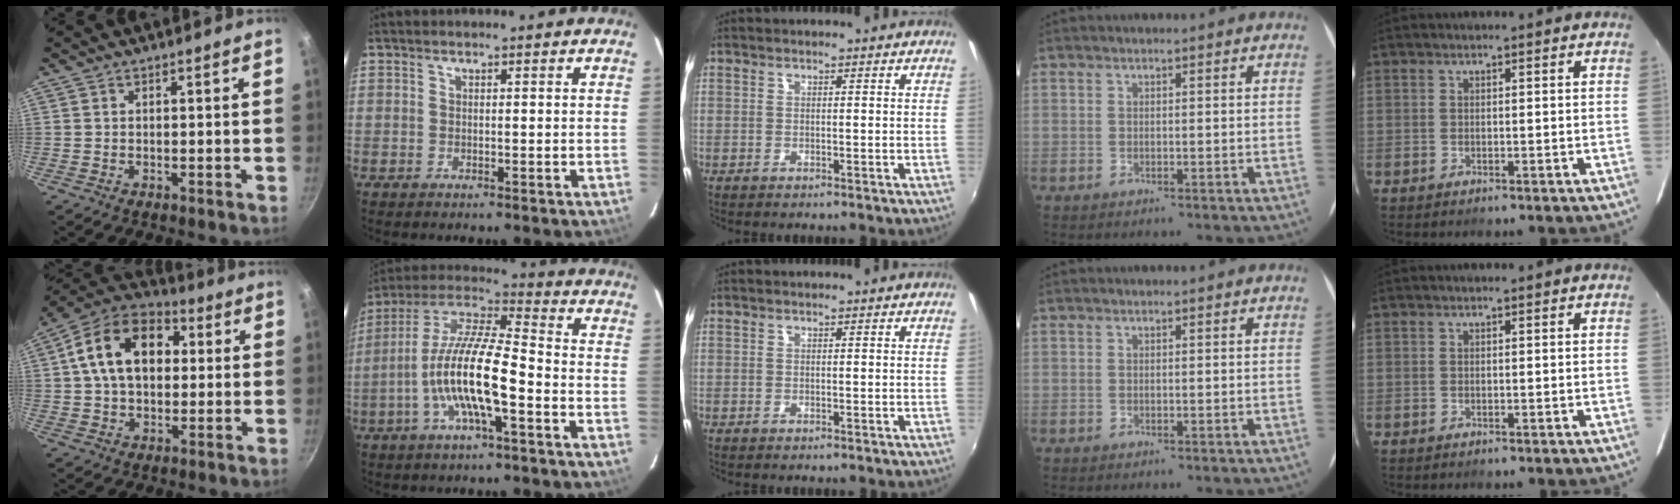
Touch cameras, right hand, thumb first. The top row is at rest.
{"thumb": {"total": 16.7, "force": [3.0, 11.4, 11.9], "torque": [-0.173, 0.027, 0.033]}, "index": {"total": 14.8, "force": [-4.9, 2.9, 13.7], "torque": [-0.266, -0.002, -0.098]}}